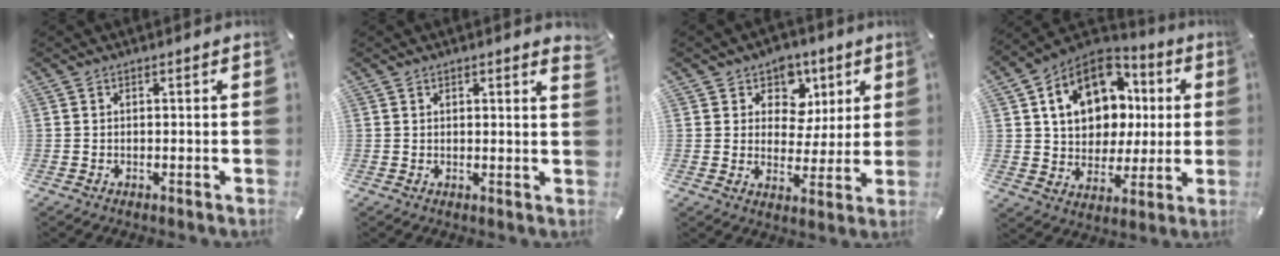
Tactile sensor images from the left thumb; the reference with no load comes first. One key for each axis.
{"total": 1.4, "fx": 1.0, "fy": 0.1, "fz": 0.9, "tx": -0.011, "ty": -0.004, "tz": 0.016}
{"total": 8.9, "fx": 3.2, "fy": 7.9, "fz": 2.5, "tx": -0.034, "ty": -0.023, "tz": 0.058}
{"total": 16.4, "fx": 5.1, "fy": 13.0, "fz": 8.7, "tx": -0.156, "ty": -0.010, "tz": 0.102}